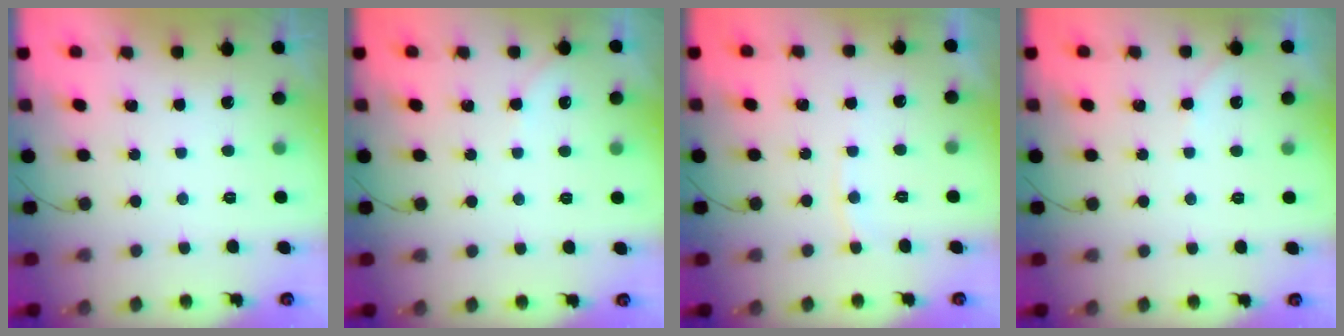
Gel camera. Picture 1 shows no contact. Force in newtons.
{"total": 1.7, "press": 1.6, "slide": 0.3}
{"total": 4.9, "press": 4.8, "slide": 0.7}
{"total": 3.5, "press": 3.4, "slide": 0.6}